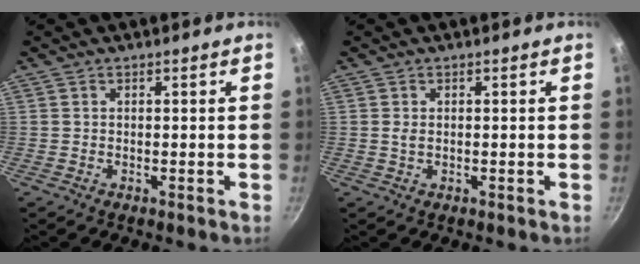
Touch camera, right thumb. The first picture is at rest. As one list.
[{"total": 1.2, "force": [0.1, 0.7, 0.9], "torque": [-0.019, 0.000, 0.001]}]